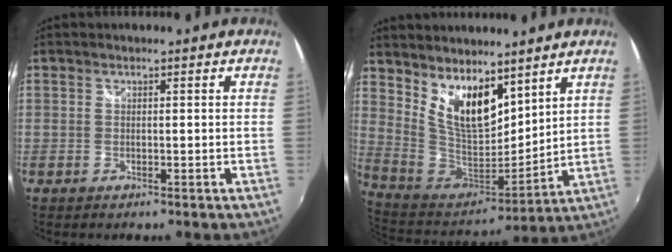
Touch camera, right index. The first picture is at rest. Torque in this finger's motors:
{"motor_torque": [0.17, 0.29, 0.29, 0.06]}